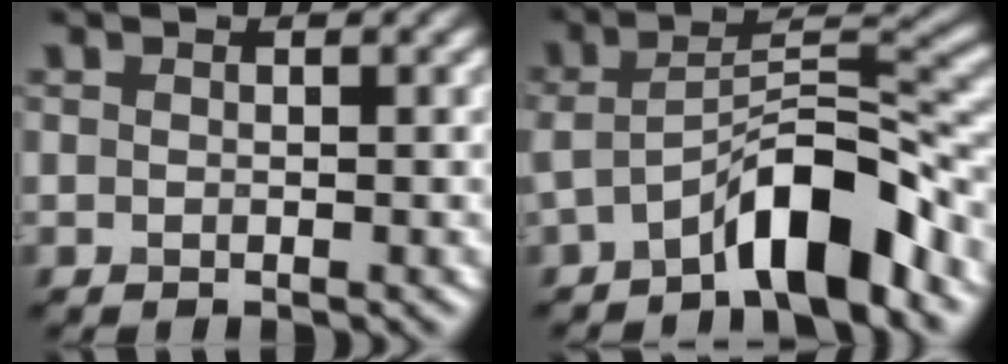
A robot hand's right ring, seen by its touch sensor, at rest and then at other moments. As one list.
[{"total": 7.1, "force": [-4.0, 1.8, 5.6], "torque": [-0.094, 0.012, -0.074]}]